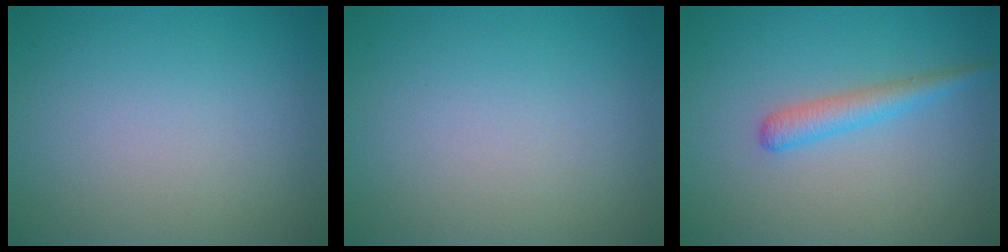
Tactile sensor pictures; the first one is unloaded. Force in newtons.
{"total": 0.0}
{"total": 2.2, "press": 2.2, "slide": 0.1}